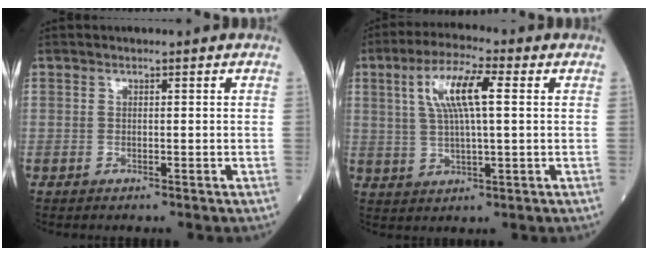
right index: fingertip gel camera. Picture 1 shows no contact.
{"total": 9.3, "force": [2.6, 1.7, 8.7], "torque": [-0.172, 0.016, 0.050]}